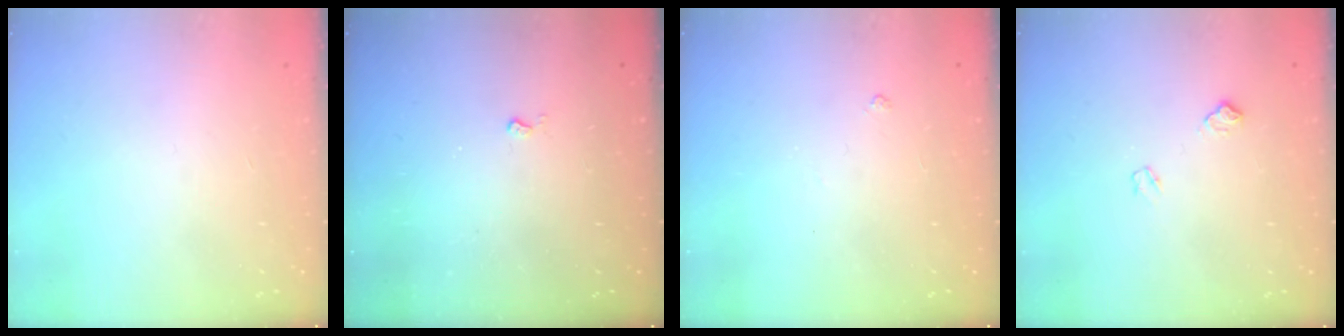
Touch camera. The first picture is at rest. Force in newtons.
{"total": 2.6, "press": 2.6, "slide": 0.5}
{"total": 2.9, "press": 2.8, "slide": 0.5}
{"total": 6.9, "press": 6.8, "slide": 0.8}